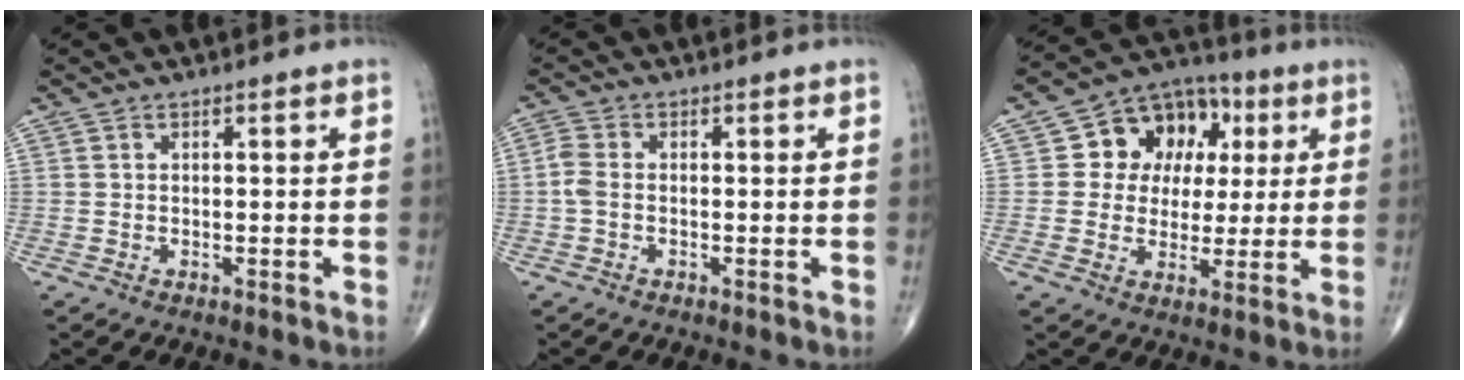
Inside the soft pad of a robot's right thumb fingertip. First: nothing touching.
{"total": 2.5, "force": [-0.5, 1.4, 2.0], "torque": [-0.052, 0.004, -0.017]}
{"total": 13.1, "force": [3.0, 10.4, 7.3], "torque": [-0.055, 0.012, 0.043]}